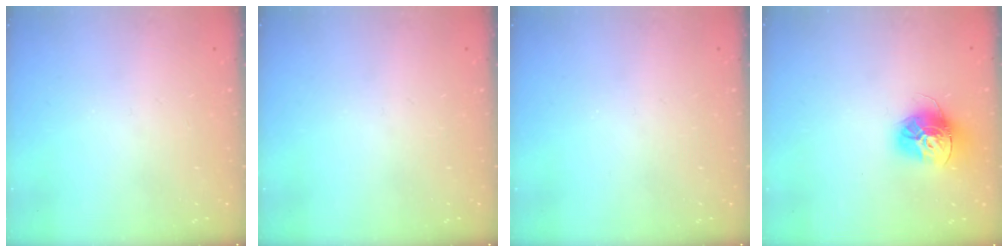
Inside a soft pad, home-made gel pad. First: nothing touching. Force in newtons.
{"total": 0.0}
{"total": 0.0}
{"total": 14.0, "press": 14.0, "slide": 1.3}